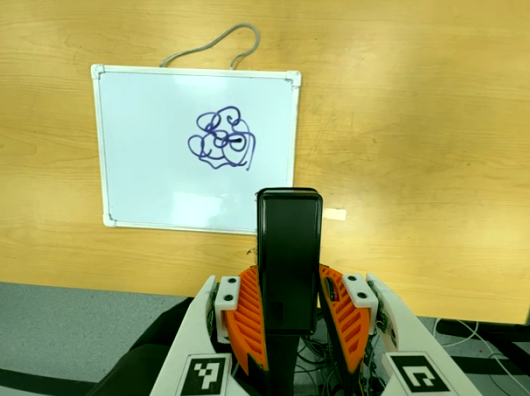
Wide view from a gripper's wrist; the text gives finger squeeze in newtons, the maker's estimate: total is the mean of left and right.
{"total": 4.6, "left": 2.9, "right": 6.3}